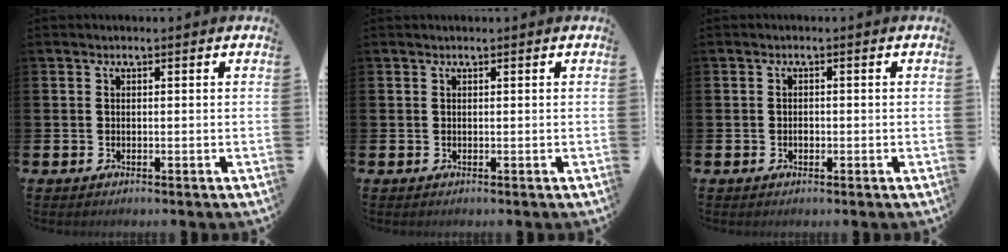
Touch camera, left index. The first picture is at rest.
{"total": 0.0}
{"total": 0.9, "force": [-0.2, 0.7, 0.6], "torque": [-0.005, 0.000, -0.006]}